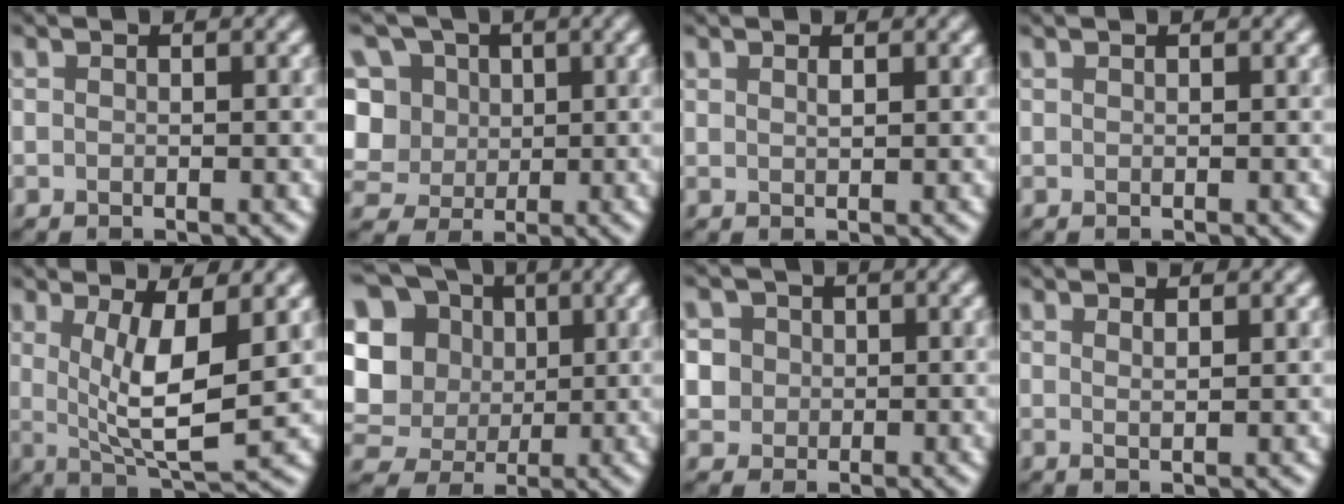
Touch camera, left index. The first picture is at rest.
{"total": 11.7, "force": [3.5, 10.0, 5.0], "torque": [-0.130, 0.040, 0.046]}
{"total": 0.7, "force": [0.5, 0.2, 0.4], "torque": [-0.010, 0.001, 0.012]}
{"total": 0.0}
{"total": 6.0, "force": [1.2, 1.4, 5.7], "torque": [-0.103, -0.013, 0.030]}
{"total": 15.1, "force": [3.6, 13.5, 5.6], "torque": [-0.179, 0.026, 0.057]}
{"total": 5.3, "force": [1.0, 4.9, 1.6], "torque": [-0.038, 0.036, 0.001]}
{"total": 1.4, "force": [1.0, 0.2, 1.0], "torque": [-0.008, 0.000, 0.012]}